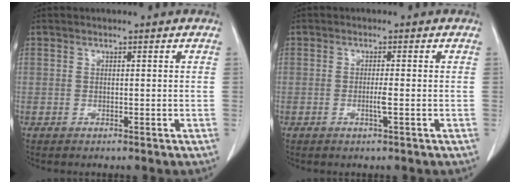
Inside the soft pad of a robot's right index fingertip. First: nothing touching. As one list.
[{"total": 1.7, "force": [-0.6, -0.3, 1.5], "torque": [-0.031, -0.003, -0.012]}]